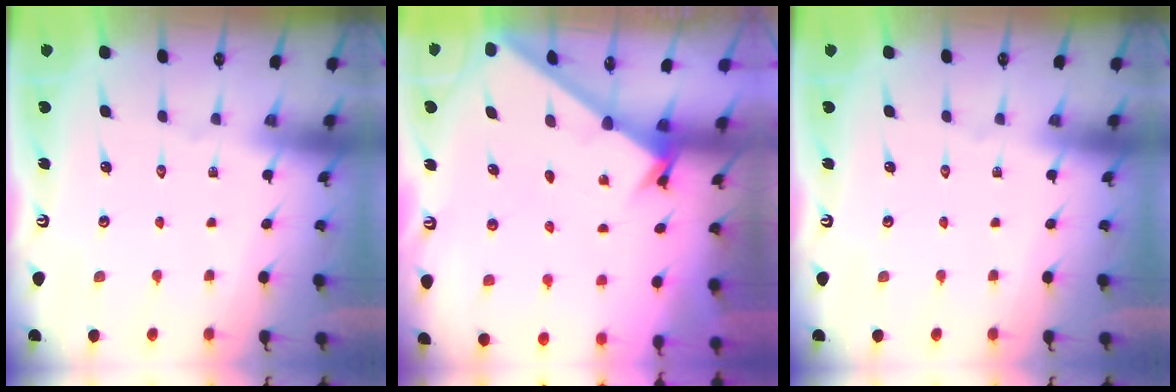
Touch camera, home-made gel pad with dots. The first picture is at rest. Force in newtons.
{"total": 1.9, "press": 1.9, "slide": 0.1}
{"total": 0.0}